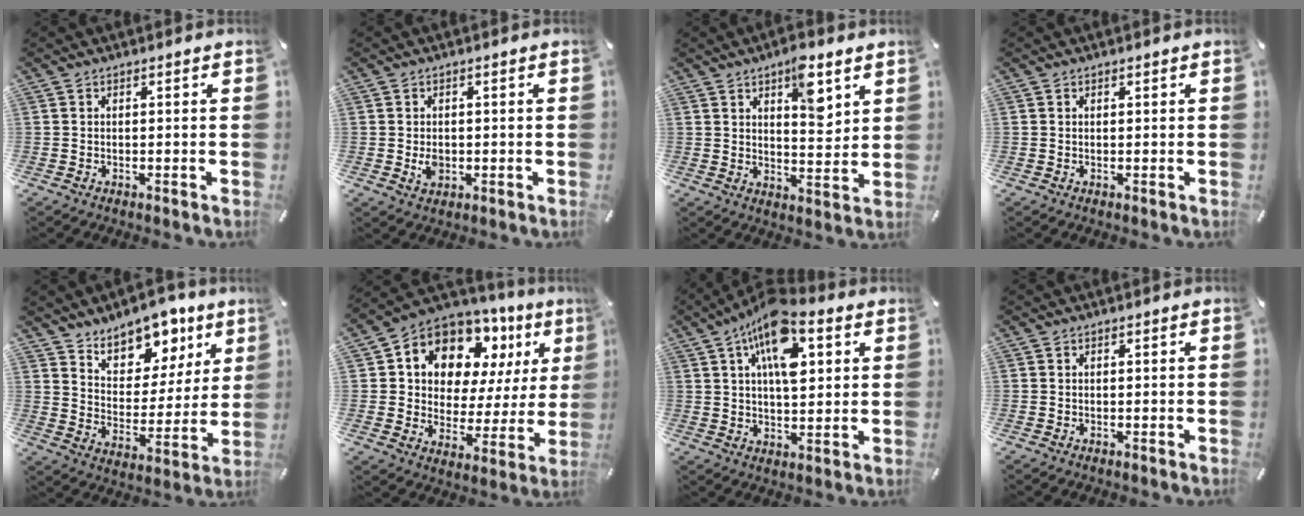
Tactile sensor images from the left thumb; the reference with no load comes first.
{"total": 2.7, "force": [-0.2, 2.1, 1.6], "torque": [-0.023, 0.000, -0.003]}
{"total": 9.3, "force": [5.7, 3.9, 6.2], "torque": [-0.082, -0.033, 0.093]}
{"total": 0.0}
{"total": 12.4, "force": [10.2, 6.4, 2.8], "torque": [-0.040, -0.096, 0.185]}
{"total": 11.5, "force": [7.8, 7.6, 3.7], "torque": [-0.080, -0.066, 0.144]}
{"total": 14.6, "force": [6.5, 7.2, 11.0], "torque": [-0.181, -0.011, 0.112]}
{"total": 0.0}